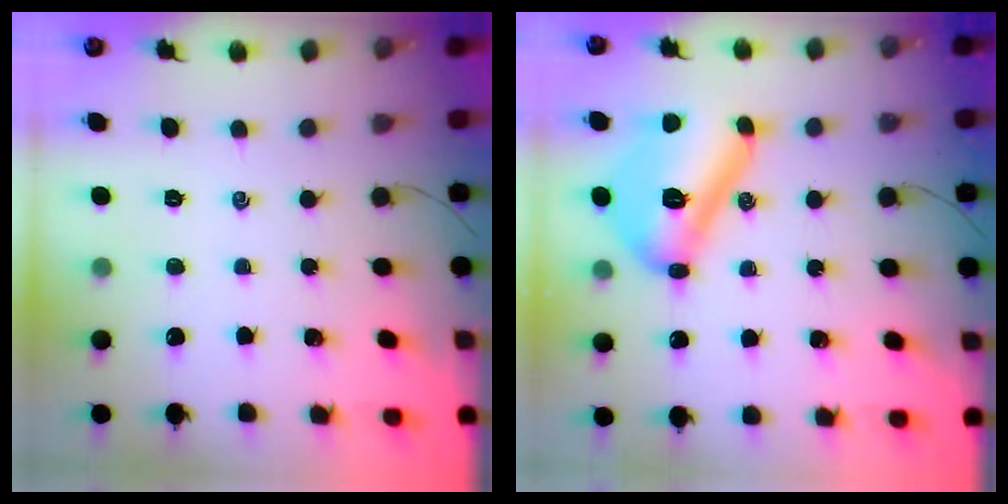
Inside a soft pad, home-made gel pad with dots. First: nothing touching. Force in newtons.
{"total": 17.7, "press": 17.7, "slide": 1.1}